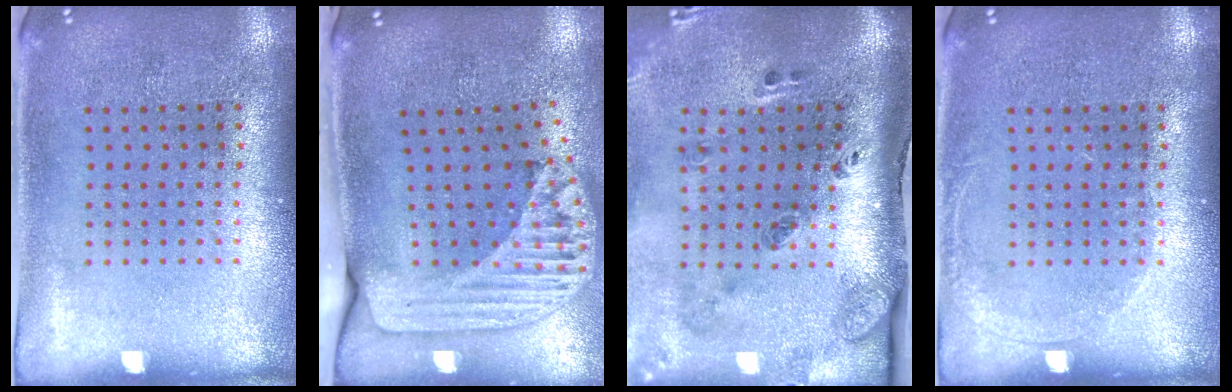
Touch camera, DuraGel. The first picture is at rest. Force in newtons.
{"total": 2.4, "press": 1.7, "slide": 1.6}
{"total": 3.3, "press": 2.0, "slide": 2.6}
{"total": 0.9, "press": 0.8, "slide": 0.2}